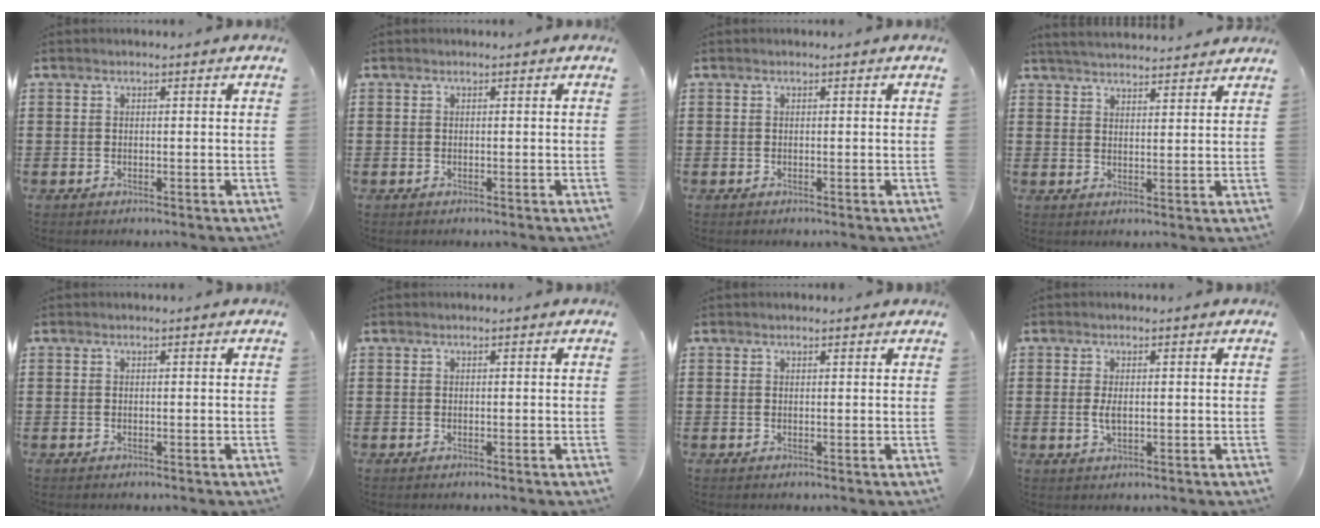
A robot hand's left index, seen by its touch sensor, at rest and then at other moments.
{"total": 0.0}
{"total": 0.0}
{"total": 3.9, "force": [3.9, -0.1, 0.7], "torque": [-0.025, -0.015, 0.070]}
{"total": 0.0}
{"total": 0.0}
{"total": 0.6, "force": [0.5, 0.2, 0.2], "torque": [-0.005, 0.002, 0.010]}
{"total": 2.4, "force": [0.1, 1.0, 2.2], "torque": [-0.050, -0.001, -0.002]}